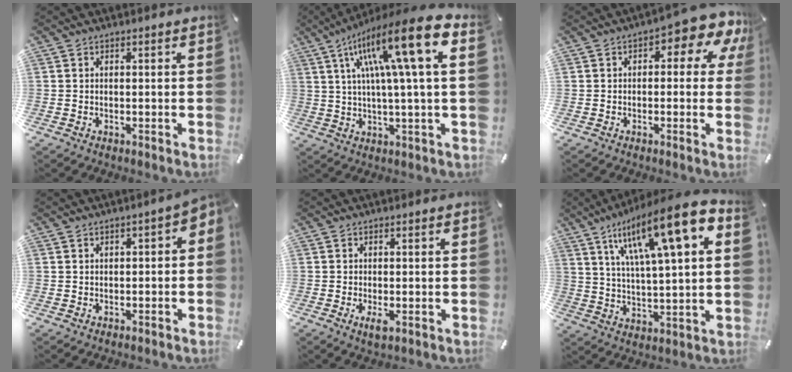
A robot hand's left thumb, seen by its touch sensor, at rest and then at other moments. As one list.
[{"total": 20.1, "force": [7.2, 2.6, 18.5], "torque": [-0.333, -0.028, 0.093]}, {"total": 8.6, "force": [3.6, 3.5, 6.9], "torque": [-0.090, -0.026, 0.056]}, {"total": 2.5, "force": [-0.5, 1.3, 2.1], "torque": [-0.029, 0.005, -0.012]}, {"total": 2.6, "force": [-0.4, 0.5, 2.5], "torque": [-0.049, -0.008, -0.007]}, {"total": 18.5, "force": [10.0, 3.9, 15.1], "torque": [-0.269, -0.048, 0.154]}]